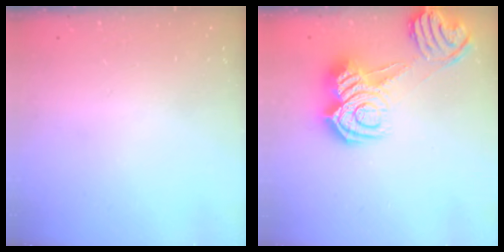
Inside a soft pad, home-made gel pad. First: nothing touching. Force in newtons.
{"total": 15.2, "press": 15.1, "slide": 0.9}